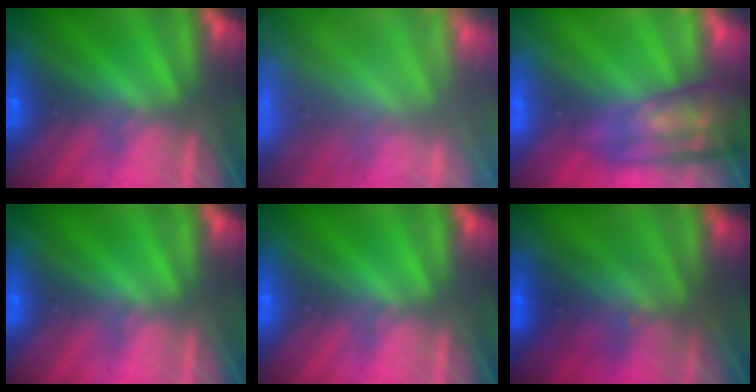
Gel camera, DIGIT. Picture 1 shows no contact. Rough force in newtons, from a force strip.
{"total": 8.8}
{"total": 9.8}
{"total": 0.0}
{"total": 0.0}
{"total": 2.6}